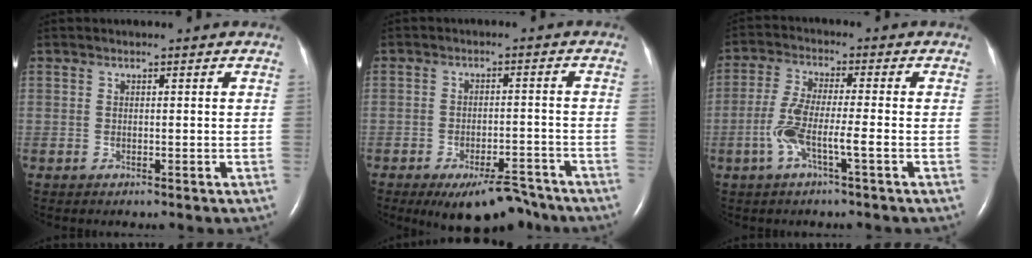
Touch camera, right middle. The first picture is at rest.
{"total": 9.1, "force": [-7.3, 3.1, 4.5], "torque": [-0.059, -0.001, -0.113]}
{"total": 6.5, "force": [-2.3, 0.2, 6.1], "torque": [-0.130, 0.004, -0.048]}